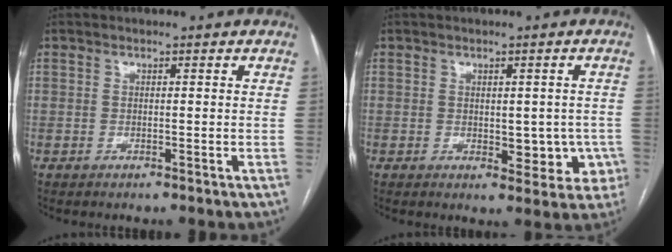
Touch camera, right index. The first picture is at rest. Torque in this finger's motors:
{"motor_torque": [0.08, 0.11, 0.07, 0.01]}